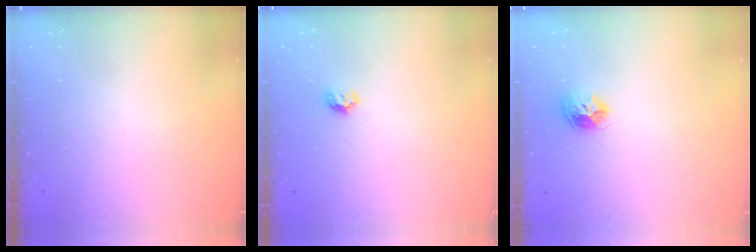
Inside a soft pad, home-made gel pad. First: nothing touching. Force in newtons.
{"total": 5.5, "press": 5.4, "slide": 0.6}
{"total": 8.8, "press": 8.8, "slide": 0.2}